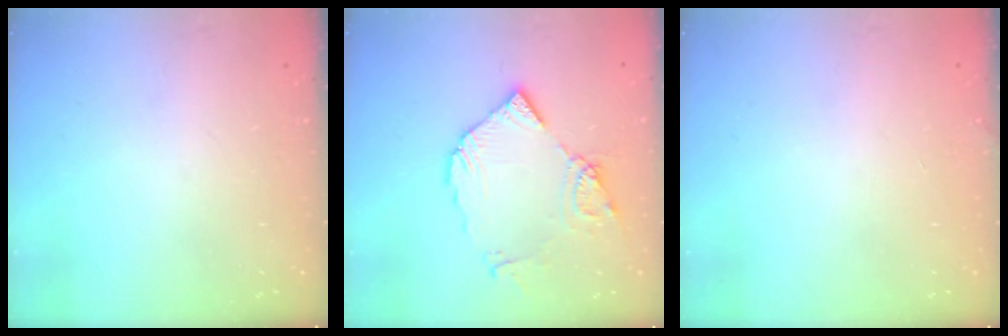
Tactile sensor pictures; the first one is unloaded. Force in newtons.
{"total": 12.2, "press": 12.1, "slide": 1.3}
{"total": 1.7, "press": 1.7, "slide": 0.1}